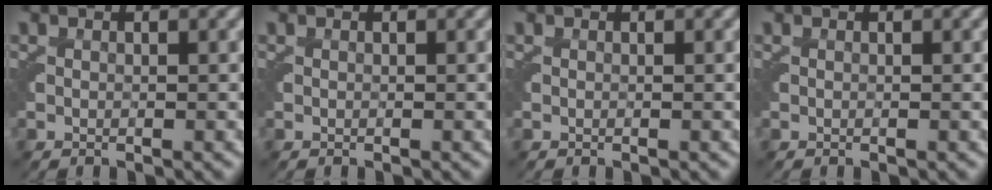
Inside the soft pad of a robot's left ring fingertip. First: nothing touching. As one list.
[{"total": 0.0}, {"total": 0.0}, {"total": 0.0}]